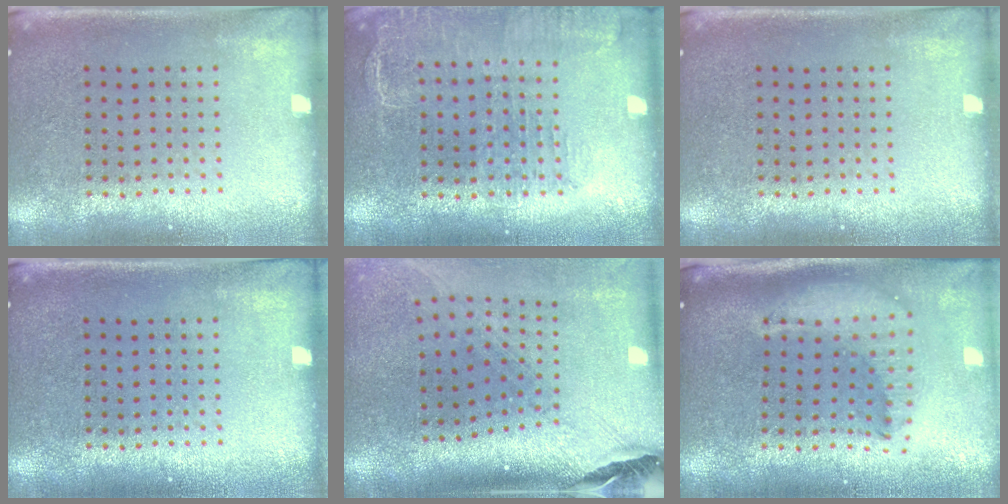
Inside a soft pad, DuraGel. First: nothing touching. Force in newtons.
{"total": 1.6, "press": 1.5, "slide": 0.7}
{"total": 0.0}
{"total": 0.0}
{"total": 2.2, "press": 1.8, "slide": 1.4}
{"total": 2.2, "press": 1.7, "slide": 1.4}